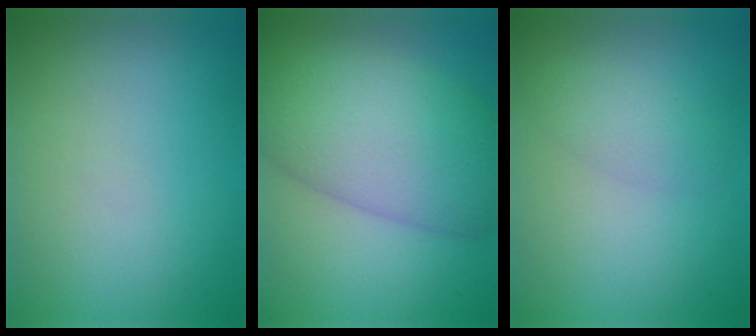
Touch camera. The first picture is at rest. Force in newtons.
{"total": 10.4, "press": 10.4, "slide": 0.4}
{"total": 2.0, "press": 2.0, "slide": 0.1}